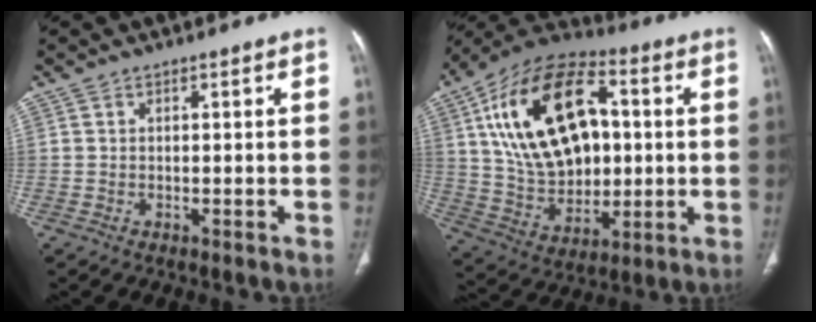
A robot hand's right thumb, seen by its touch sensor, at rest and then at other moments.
{"total": 25.0, "force": [4.9, 15.2, 19.2], "torque": [-0.306, 0.004, 0.087]}